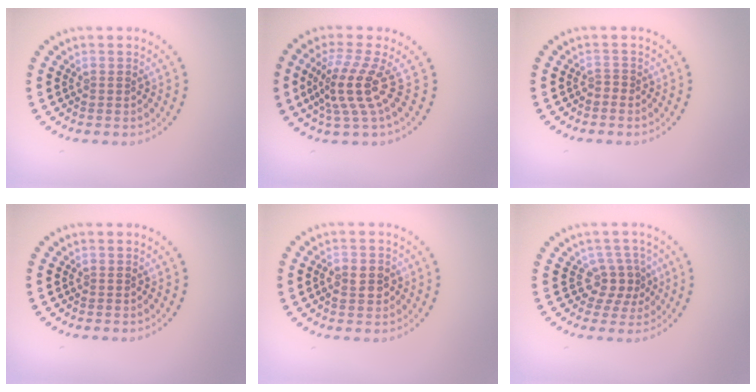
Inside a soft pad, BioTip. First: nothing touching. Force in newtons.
{"total": 4.0, "press": 2.8, "slide": 2.9}
{"total": 0.6, "press": 0.3, "slide": 0.5}
{"total": 0.0}
{"total": 2.2, "press": 2.2, "slide": 0.3}
{"total": 2.5, "press": 1.7, "slide": 1.9}